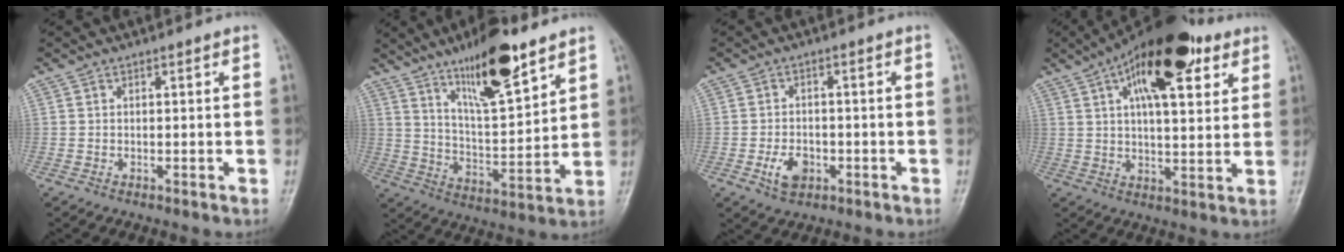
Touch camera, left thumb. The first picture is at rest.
{"total": 15.6, "force": [10.1, 4.2, 11.1], "torque": [-0.165, -0.061, 0.180]}
{"total": 5.1, "force": [-1.9, 3.4, 3.2], "torque": [-0.048, 0.007, -0.031]}
{"total": 19.7, "force": [9.4, 8.2, 15.3], "torque": [-0.214, -0.009, 0.145]}